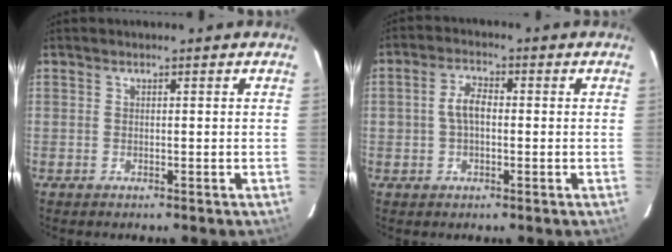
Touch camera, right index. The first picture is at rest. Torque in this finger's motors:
{"motor_torque": [-0.05, -0.04, 0.02, 0.04]}